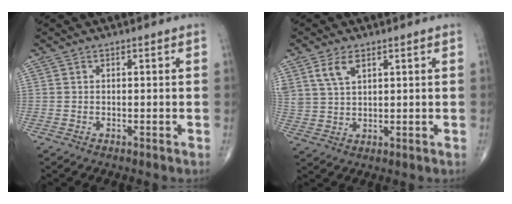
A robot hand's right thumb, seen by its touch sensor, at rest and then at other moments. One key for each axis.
{"total": 5.4, "fx": 2.9, "fy": 2.8, "fz": 3.5, "tx": -0.070, "ty": -0.008, "tz": 0.065}